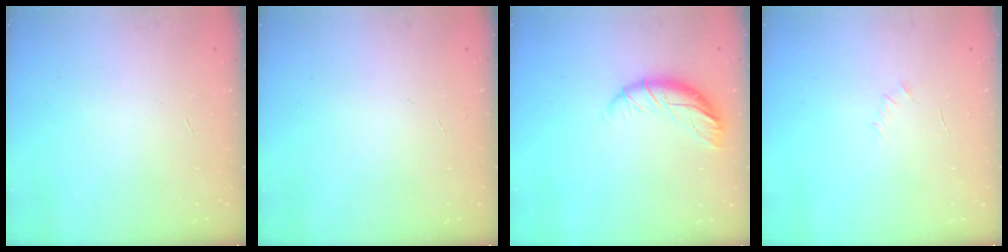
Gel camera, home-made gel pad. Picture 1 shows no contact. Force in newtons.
{"total": 0.0}
{"total": 10.0, "press": 9.9, "slide": 1.6}
{"total": 2.5, "press": 2.4, "slide": 0.7}